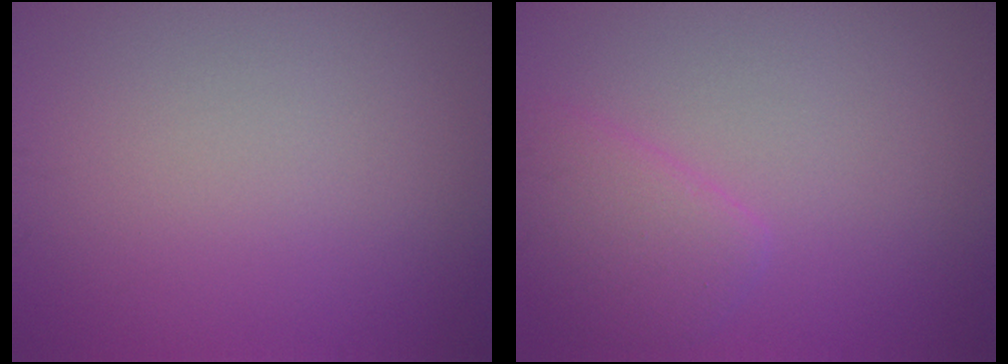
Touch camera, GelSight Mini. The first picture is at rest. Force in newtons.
{"total": 2.9, "press": 2.9, "slide": 0.1}